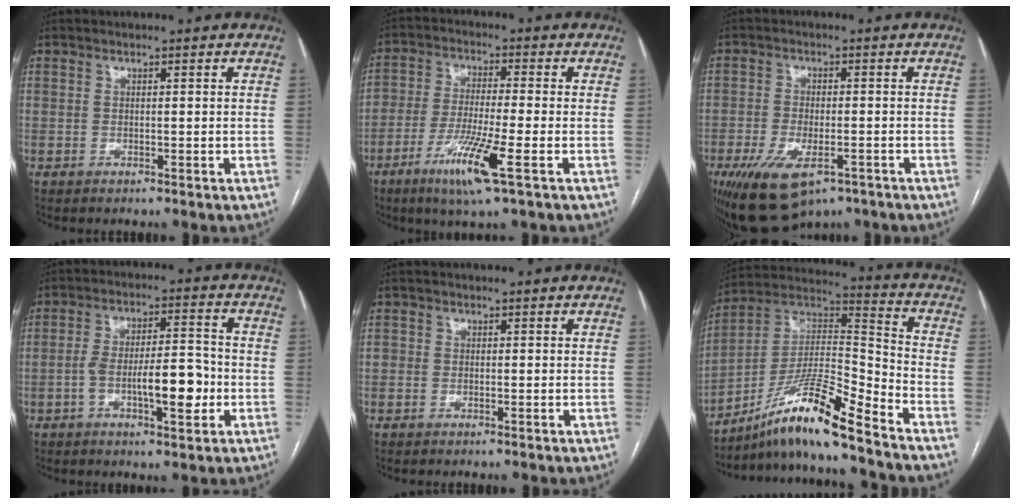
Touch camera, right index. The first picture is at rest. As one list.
[{"total": 9.5, "force": [-4.5, 0.2, 8.3], "torque": [-0.164, -0.016, -0.086]}, {"total": 11.1, "force": [-6.5, 4.8, 7.6], "torque": [-0.142, -0.013, -0.102]}, {"total": 9.9, "force": [-2.7, 2.7, 9.2], "torque": [-0.154, 0.019, -0.042]}, {"total": 1.2, "force": [-0.2, 1.1, 0.6], "torque": [-0.009, 0.004, -0.004]}, {"total": 15.2, "force": [-11.6, -0.4, 9.8], "torque": [-0.178, 0.015, -0.209]}]